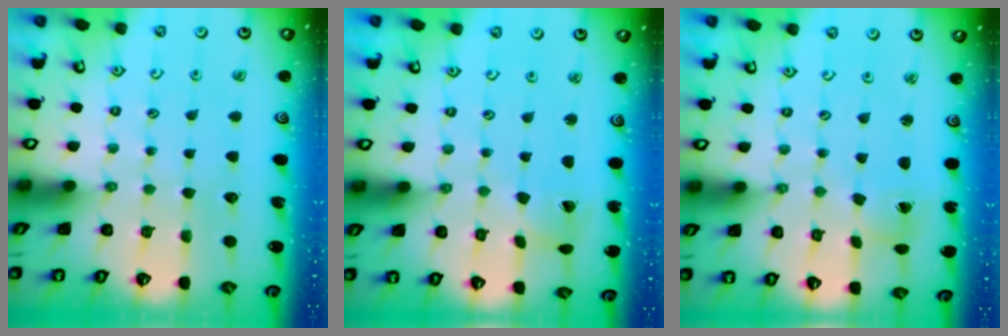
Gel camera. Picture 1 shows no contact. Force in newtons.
{"total": 1.6, "press": 1.5, "slide": 0.3}
{"total": 0.5, "press": 0.5, "slide": 0.1}